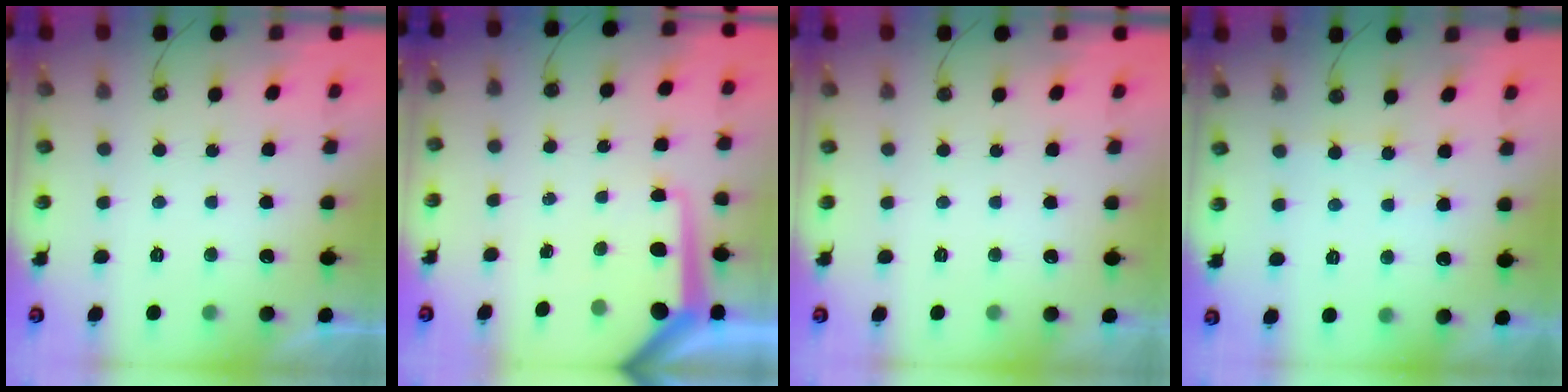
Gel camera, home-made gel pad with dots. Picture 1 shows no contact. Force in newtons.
{"total": 7.7, "press": 7.6, "slide": 0.8}
{"total": 0.0}
{"total": 3.1, "press": 3.0, "slide": 0.4}